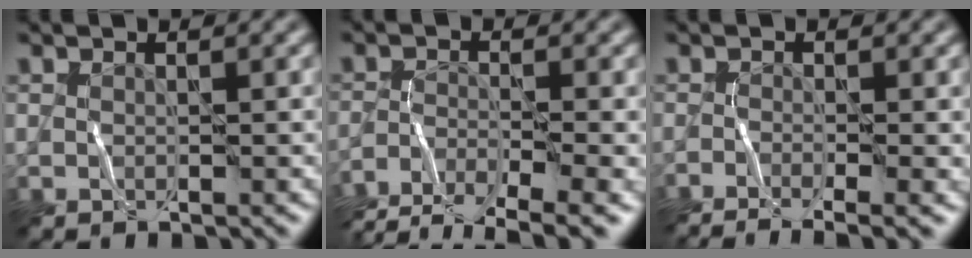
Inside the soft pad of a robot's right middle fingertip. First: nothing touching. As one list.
[{"total": 5.5, "force": [-4.6, 0.8, 3.0], "torque": [-0.061, -0.003, -0.076]}, {"total": 4.1, "force": [-2.6, 0.9, 3.1], "torque": [-0.034, 0.002, -0.032]}]